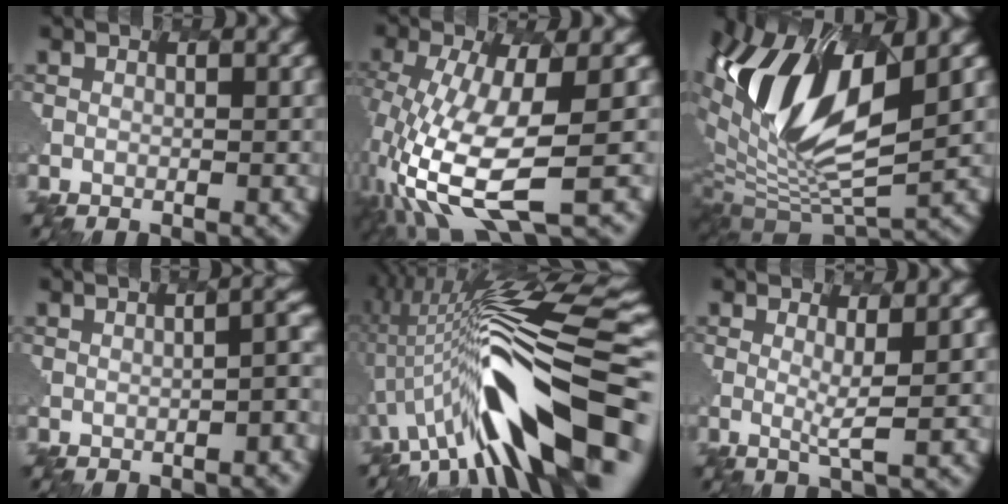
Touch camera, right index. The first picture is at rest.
{"total": 6.9, "force": [-2.7, 1.8, 6.1], "torque": [-0.179, -0.006, -0.057]}
{"total": 10.0, "force": [4.9, 3.8, 7.9], "torque": [-0.186, 0.022, 0.055]}
{"total": 3.6, "force": [-0.5, 0.8, 3.5], "torque": [-0.010, 0.018, -0.022]}
{"total": 10.6, "force": [-2.0, 1.0, 10.4], "torque": [-0.206, 0.047, -0.071]}
{"total": 2.6, "force": [1.8, -1.8, -0.5], "torque": [-0.006, 0.015, -0.001]}